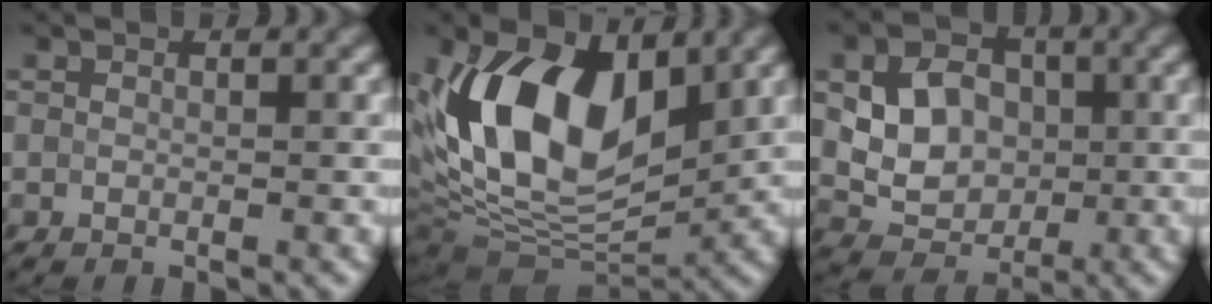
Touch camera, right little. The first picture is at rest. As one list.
[{"total": 13.5, "force": [3.2, 7.9, 10.4], "torque": [-0.188, -0.003, 0.055]}, {"total": 5.1, "force": [0.5, 4.2, 2.9], "torque": [-0.055, 0.002, 0.009]}]